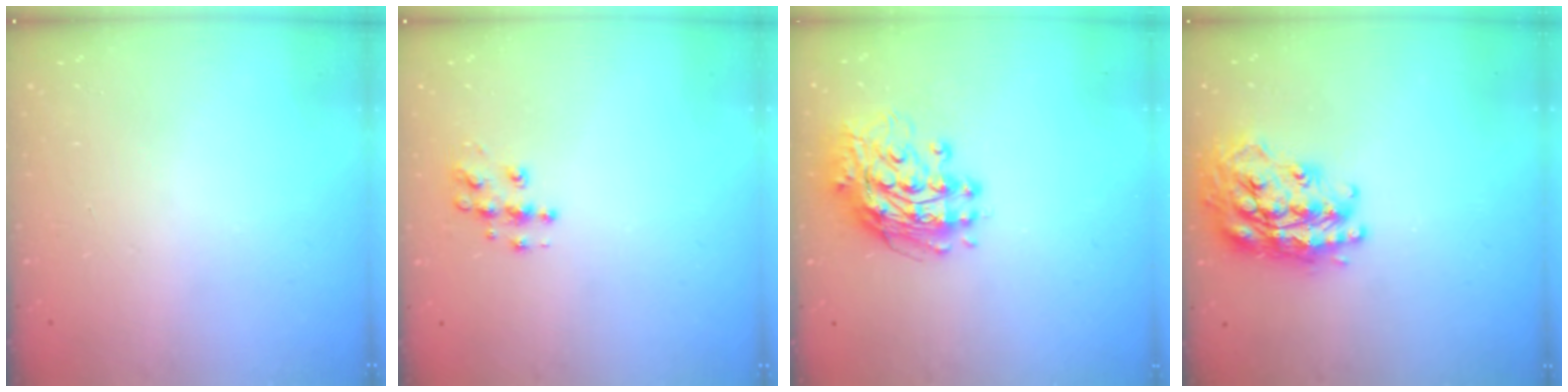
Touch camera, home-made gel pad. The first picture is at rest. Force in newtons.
{"total": 8.5, "press": 8.5, "slide": 0.5}
{"total": 12.2, "press": 12.1, "slide": 1.3}
{"total": 25.6, "press": 25.5, "slide": 2.2}